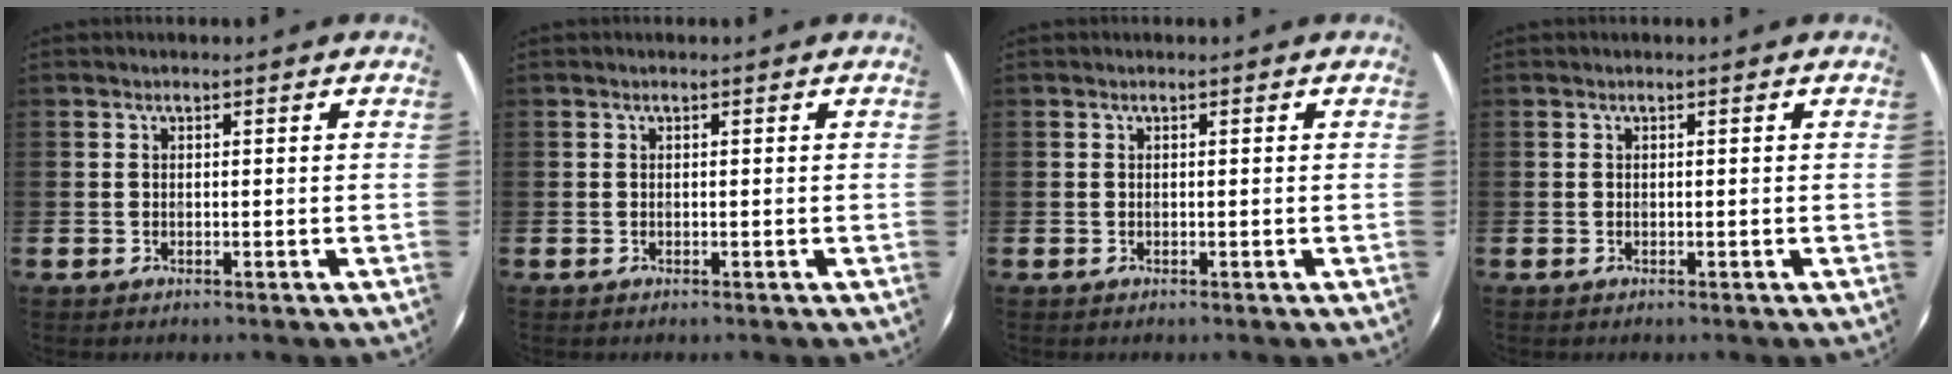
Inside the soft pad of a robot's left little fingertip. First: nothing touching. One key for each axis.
{"total": 0.0}
{"total": 0.0}
{"total": 0.0}